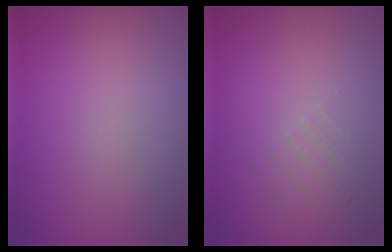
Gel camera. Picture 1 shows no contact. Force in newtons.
{"total": 1.1, "press": 0.7, "slide": 0.8}